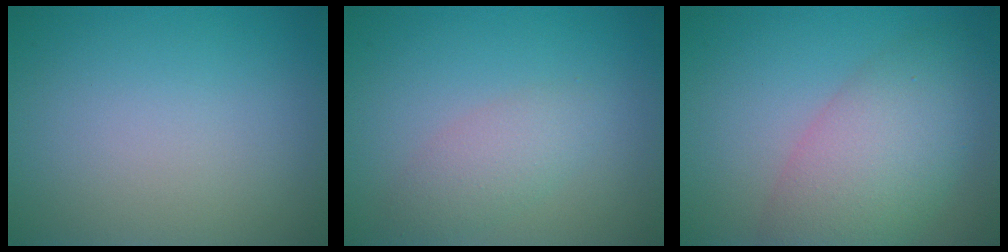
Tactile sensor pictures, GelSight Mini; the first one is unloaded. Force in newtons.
{"total": 2.3, "press": 2.3, "slide": 0.1}
{"total": 7.0, "press": 7.0, "slide": 0.2}